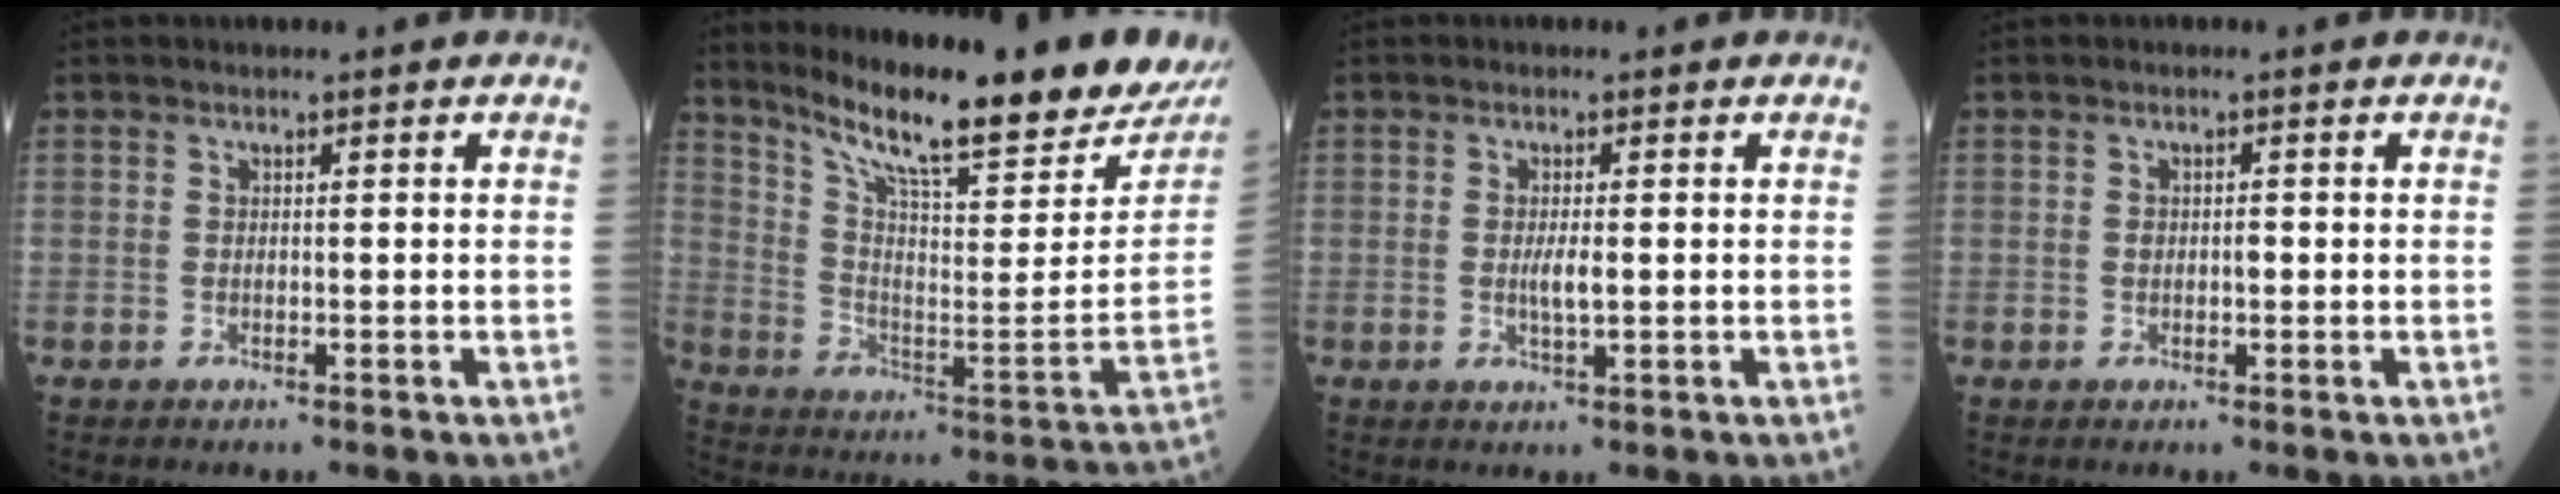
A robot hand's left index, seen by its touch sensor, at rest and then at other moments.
{"total": 24.3, "force": [20.7, 1.4, 12.6], "torque": [-0.213, -0.070, 0.300]}
{"total": 2.3, "force": [0.0, 0.3, 2.2], "torque": [-0.047, -0.003, 0.001]}
{"total": 1.3, "force": [0.0, 0.8, 1.1], "torque": [-0.018, 0.002, 0.001]}